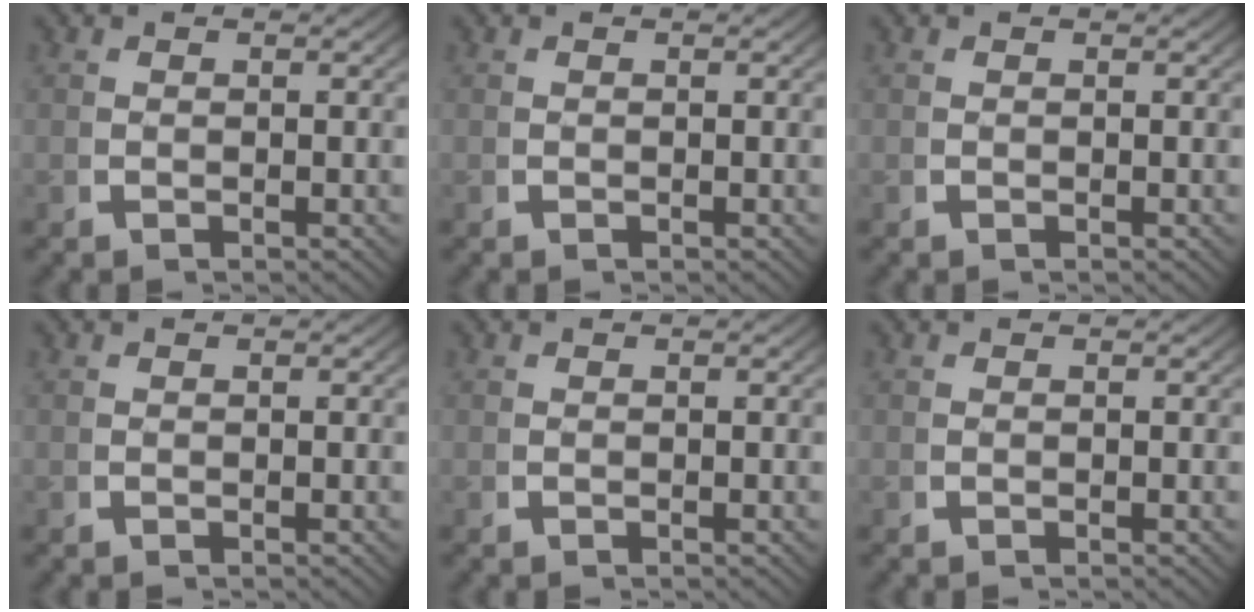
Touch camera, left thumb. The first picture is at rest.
{"total": 0.0}
{"total": 0.0}
{"total": 0.0}
{"total": 0.0}
{"total": 0.0}